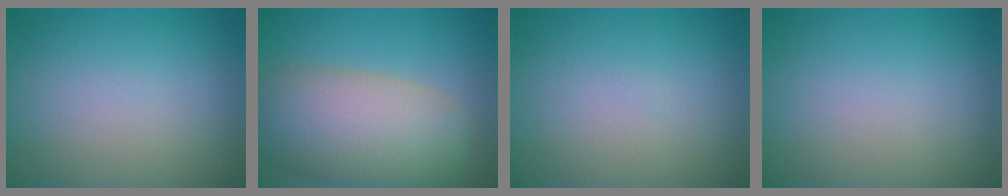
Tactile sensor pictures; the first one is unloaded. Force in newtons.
{"total": 9.6, "press": 9.6, "slide": 0.7}
{"total": 0.0}
{"total": 0.0}